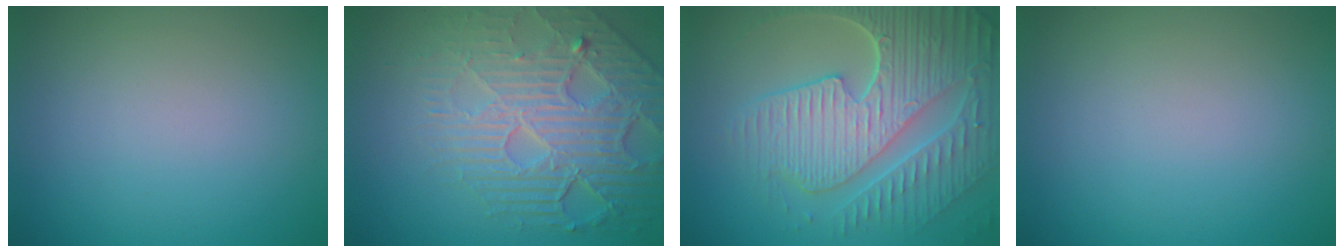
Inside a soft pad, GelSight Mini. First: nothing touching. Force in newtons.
{"total": 6.7, "press": 5.3, "slide": 4.1}
{"total": 8.9, "press": 6.4, "slide": 6.1}
{"total": 0.0}